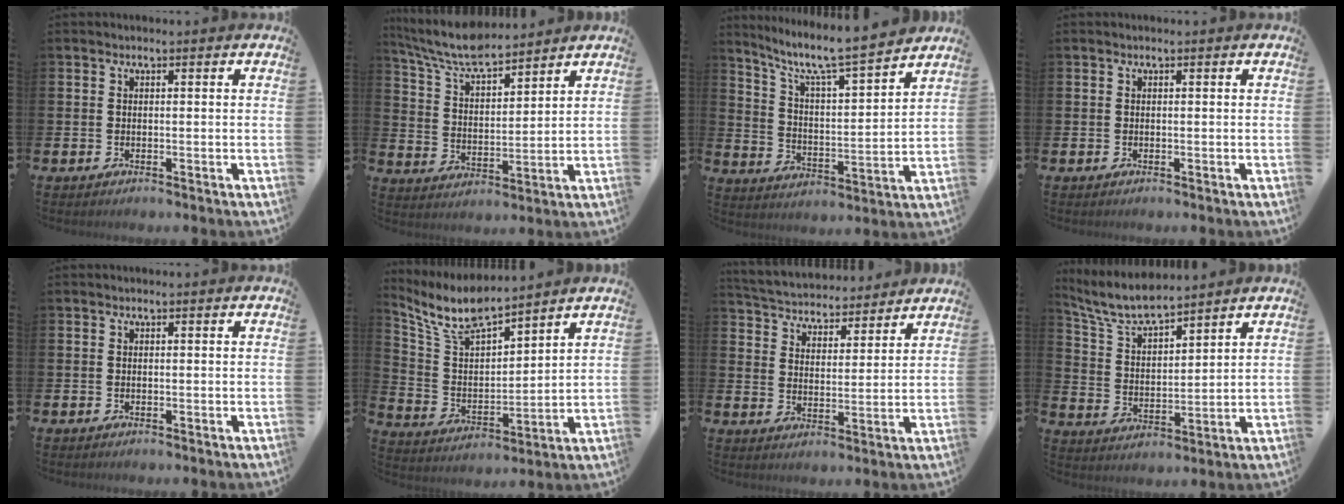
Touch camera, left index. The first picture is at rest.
{"total": 7.6, "force": [7.1, 1.2, 2.5], "torque": [-0.080, -0.034, 0.127]}
{"total": 8.2, "force": [7.4, 0.6, 3.6], "torque": [-0.095, -0.060, 0.120]}
{"total": 0.0}
{"total": 0.0}
{"total": 8.2, "force": [7.6, 1.5, 2.6], "torque": [-0.090, -0.043, 0.137]}
{"total": 4.7, "force": [4.5, 1.2, -0.1], "torque": [-0.026, -0.036, 0.076]}
{"total": 7.2, "force": [6.7, 1.1, 2.4], "torque": [-0.078, -0.030, 0.120]}